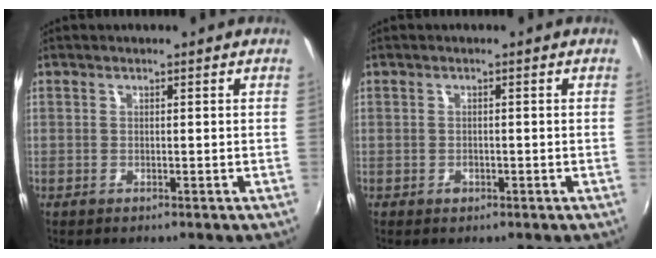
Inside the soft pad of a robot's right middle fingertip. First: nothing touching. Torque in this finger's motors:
{"motor_torque": [0.19, -0.16, 0.02, 0.01]}